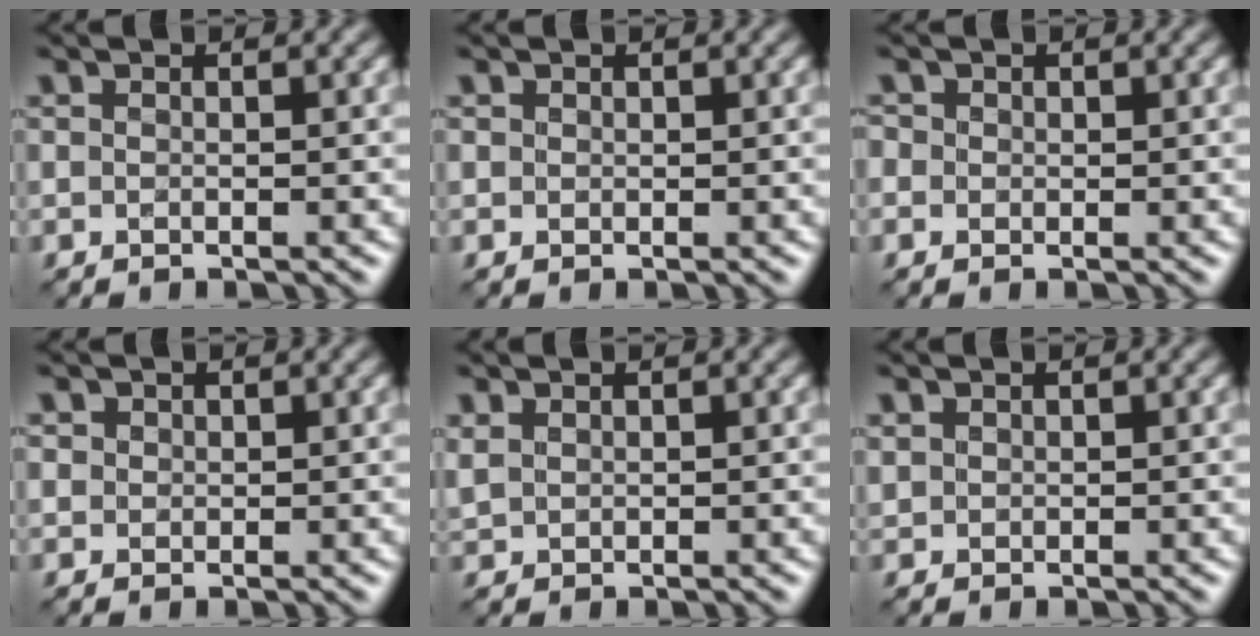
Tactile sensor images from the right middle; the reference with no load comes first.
{"total": 1.0, "force": [0.4, -0.5, -0.8], "torque": [0.010, 0.006, 0.012]}
{"total": 0.8, "force": [0.1, 0.7, -0.3], "torque": [0.012, 0.009, -0.002]}
{"total": 0.9, "force": [0.4, 0.6, -0.5], "torque": [0.014, 0.002, 0.010]}
{"total": 0.8, "force": [0.4, 0.7, 0.1], "torque": [-0.010, 0.003, 0.021]}
{"total": 0.6, "force": [0.3, 0.3, -0.4], "torque": [0.004, 0.003, 0.012]}